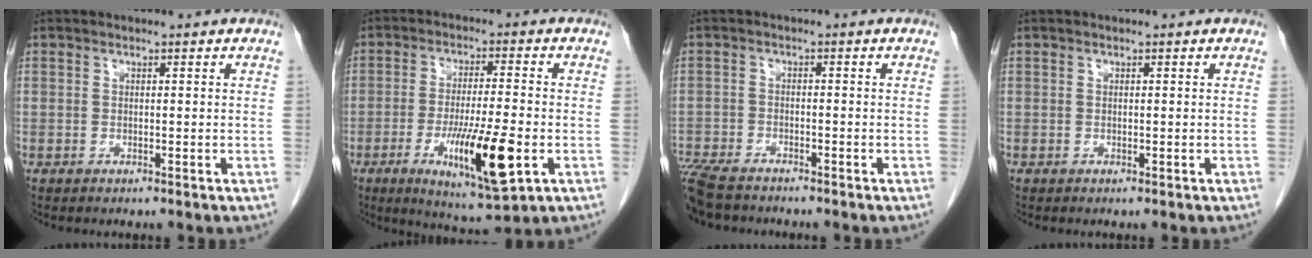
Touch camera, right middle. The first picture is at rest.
{"total": 12.8, "force": [-4.2, 1.4, 12.0], "torque": [-0.207, -0.029, -0.064]}
{"total": 9.5, "force": [-8.0, 2.8, 4.1], "torque": [-0.089, -0.017, -0.139]}
{"total": 0.0}